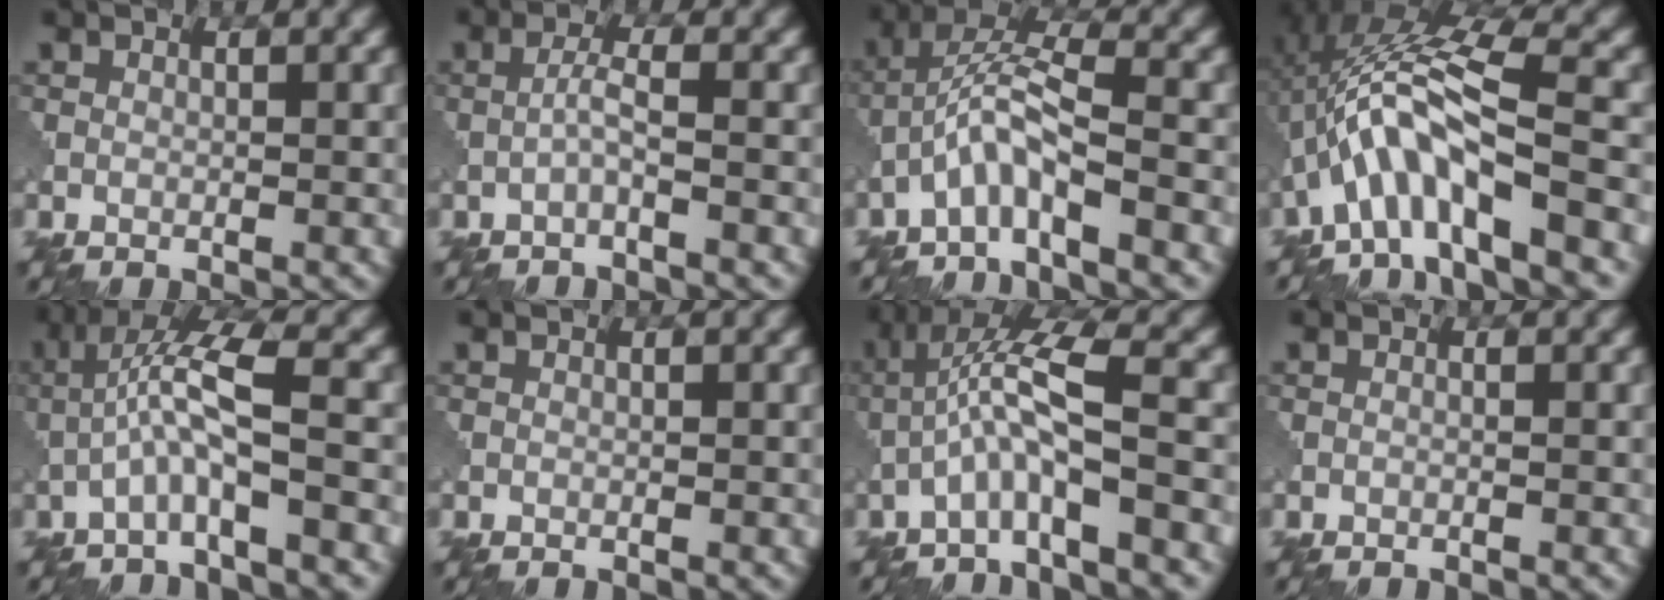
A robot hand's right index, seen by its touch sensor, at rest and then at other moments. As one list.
[{"total": 1.7, "force": [-0.7, 0.1, 1.6], "torque": [-0.035, 0.008, -0.019]}, {"total": 4.7, "force": [-2.6, 0.7, 3.8], "torque": [-0.076, 0.018, -0.059]}, {"total": 7.9, "force": [-2.6, 1.7, 7.3], "torque": [-0.129, 0.022, -0.056]}, {"total": 5.2, "force": [-1.2, 0.8, 5.0], "torque": [-0.103, 0.024, -0.032]}, {"total": 0.0}, {"total": 5.6, "force": [-1.8, 0.9, 5.3], "torque": [-0.109, 0.021, -0.045]}, {"total": 0.0}]